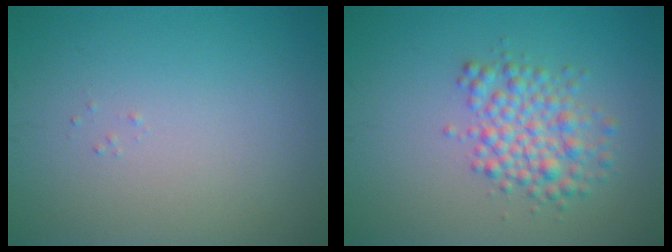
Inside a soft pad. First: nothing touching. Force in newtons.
{"total": 3.8, "press": 3.8, "slide": 0.0}